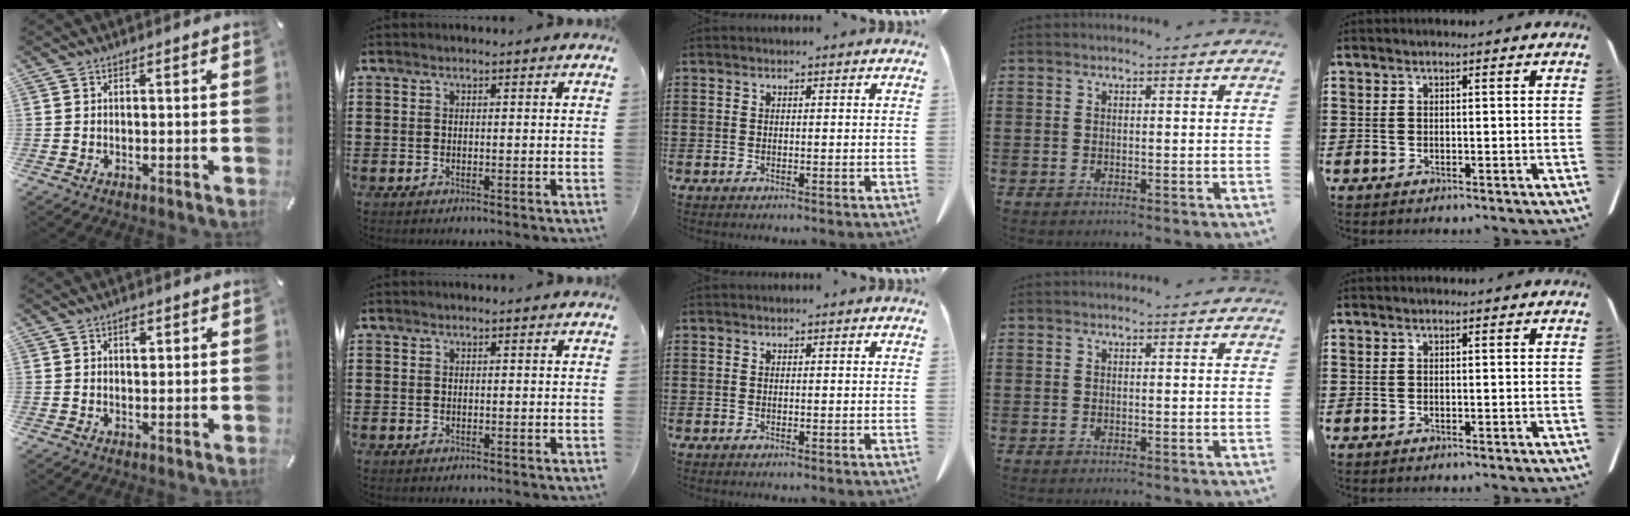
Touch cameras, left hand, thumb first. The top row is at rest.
{"thumb": {"total": 2.3, "force": [0.8, 1.4, 1.6], "torque": [-0.018, -0.003, 0.011]}}